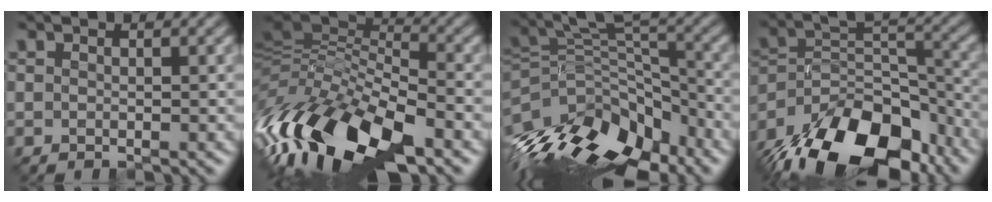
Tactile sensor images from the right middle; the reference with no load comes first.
{"total": 14.6, "force": [-7.5, 5.8, 11.1], "torque": [-0.233, 0.012, -0.141]}
{"total": 12.0, "force": [-7.9, 6.0, 6.7], "torque": [-0.136, 0.013, -0.143]}
{"total": 16.2, "force": [-12.0, 7.5, 7.9], "torque": [-0.166, -0.006, -0.189]}